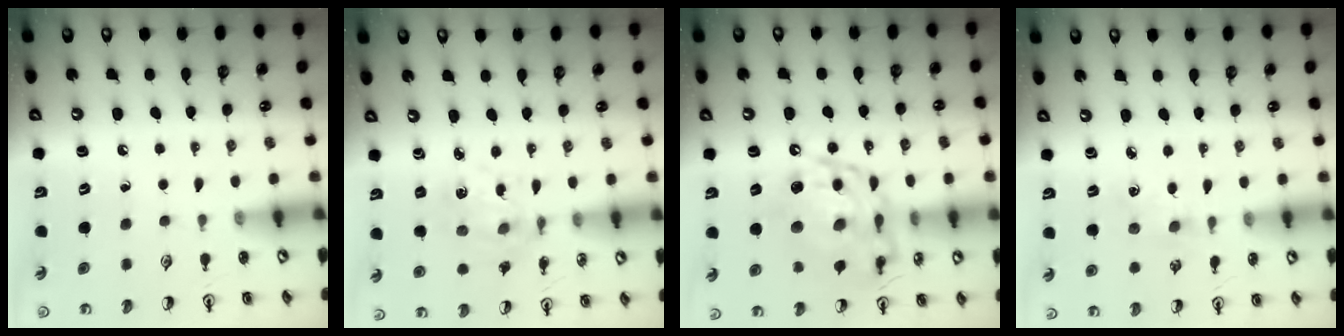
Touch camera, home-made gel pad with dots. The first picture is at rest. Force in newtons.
{"total": 2.5, "press": 2.5, "slide": 0.6}
{"total": 15.4, "press": 15.3, "slide": 1.4}
{"total": 2.4, "press": 2.3, "slide": 0.4}